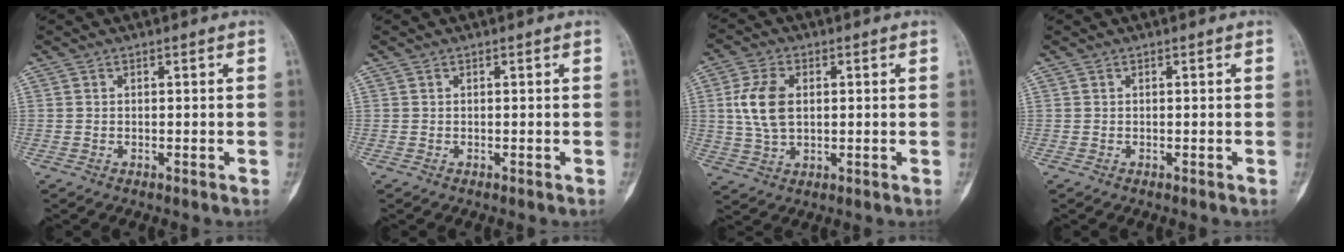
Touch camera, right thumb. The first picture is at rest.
{"total": 0.0}
{"total": 8.6, "force": [1.2, 5.4, 6.6], "torque": [-0.135, 0.003, 0.027]}
{"total": 0.0}